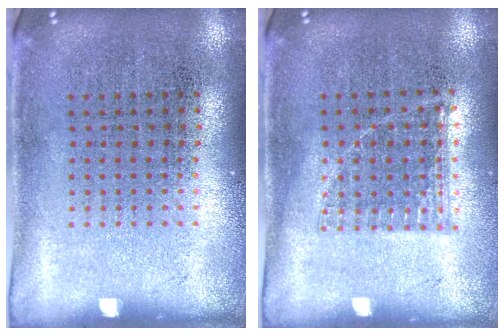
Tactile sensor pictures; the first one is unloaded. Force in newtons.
{"total": 0.8, "press": 0.8, "slide": 0.2}